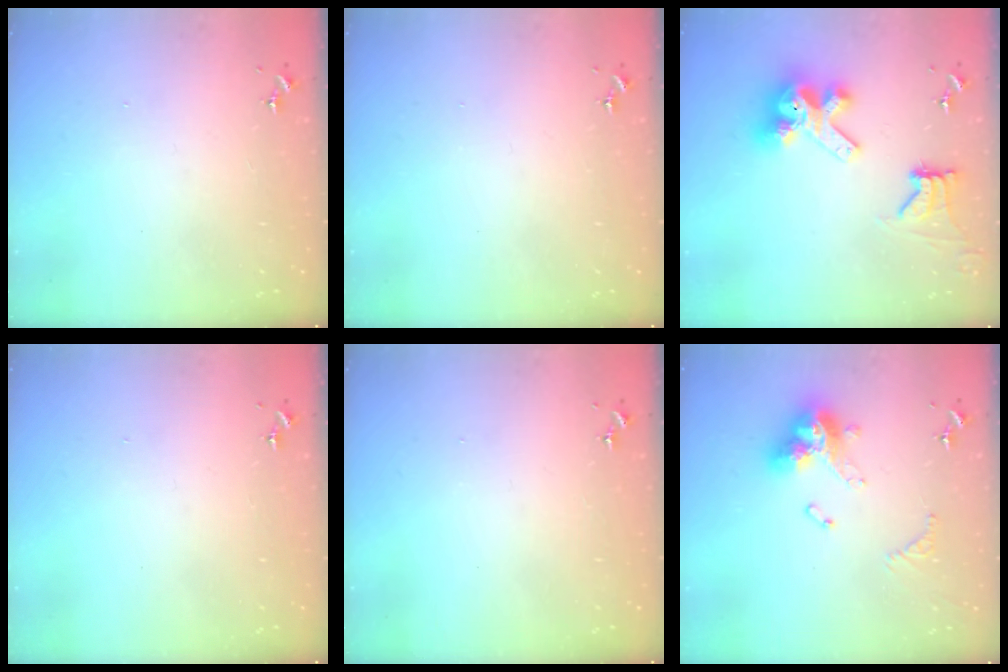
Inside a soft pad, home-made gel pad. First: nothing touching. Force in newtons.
{"total": 0.0}
{"total": 13.4, "press": 13.3, "slide": 1.7}
{"total": 0.0}
{"total": 1.3, "press": 1.0, "slide": 0.9}
{"total": 15.8, "press": 15.7, "slide": 1.5}